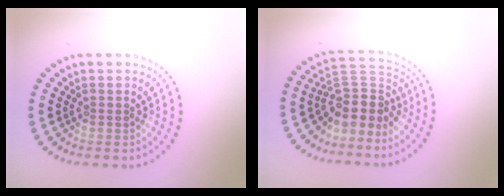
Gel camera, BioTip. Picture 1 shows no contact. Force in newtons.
{"total": 4.0, "press": 3.1, "slide": 2.5}